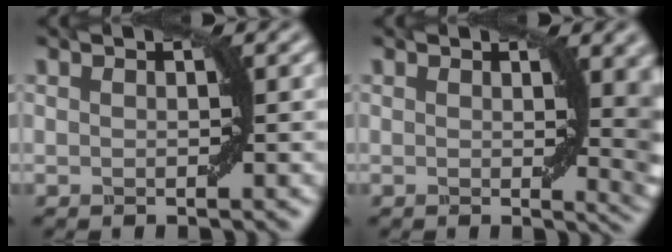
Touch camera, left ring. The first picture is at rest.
{"total": 6.0, "force": [1.2, 2.2, 5.5], "torque": [-0.044, -0.006, 0.022]}